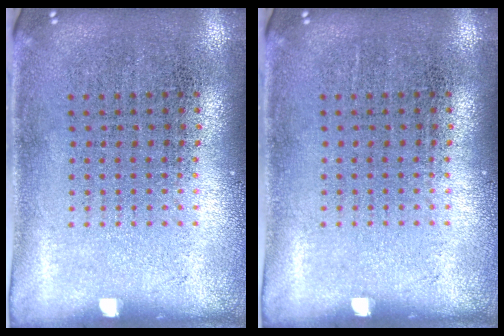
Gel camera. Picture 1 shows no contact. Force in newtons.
{"total": 0.0}